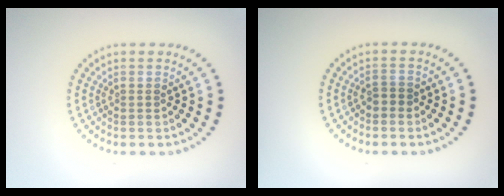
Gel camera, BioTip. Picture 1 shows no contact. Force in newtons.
{"total": 1.0, "press": 0.9, "slide": 0.3}